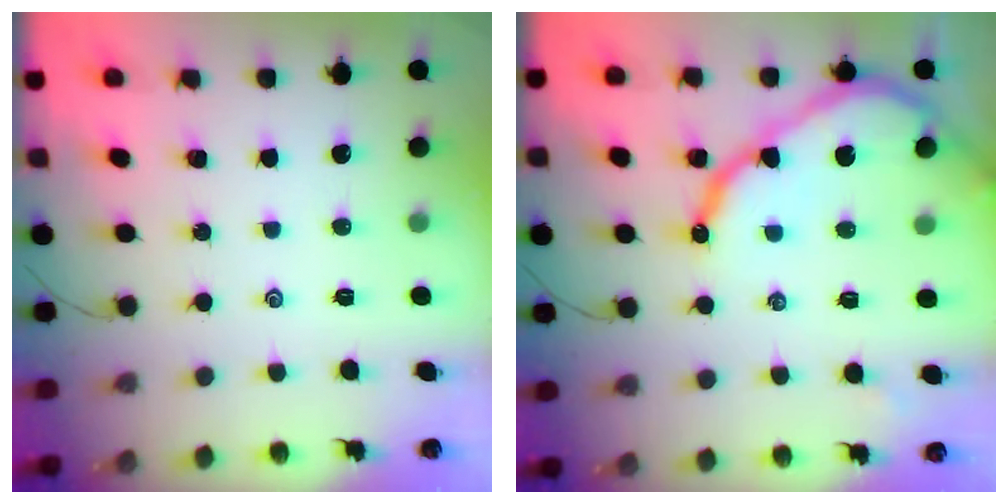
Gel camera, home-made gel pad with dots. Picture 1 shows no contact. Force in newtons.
{"total": 12.4, "press": 12.4, "slide": 1.2}